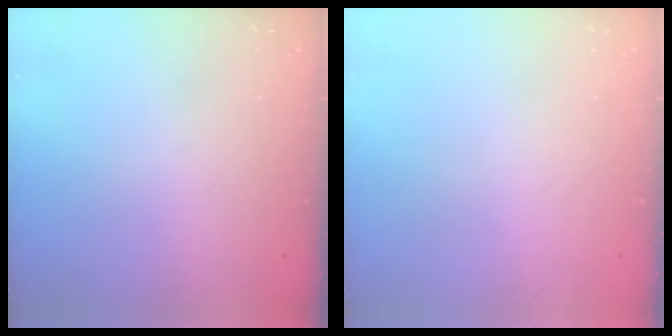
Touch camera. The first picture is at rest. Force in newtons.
{"total": 0.0}